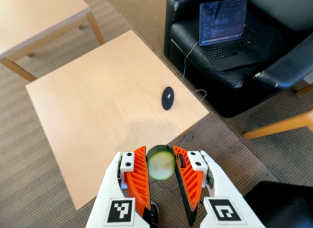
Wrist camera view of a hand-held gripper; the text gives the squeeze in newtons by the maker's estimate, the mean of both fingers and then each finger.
{"total": 11.9, "left": 11.9, "right": 11.9}